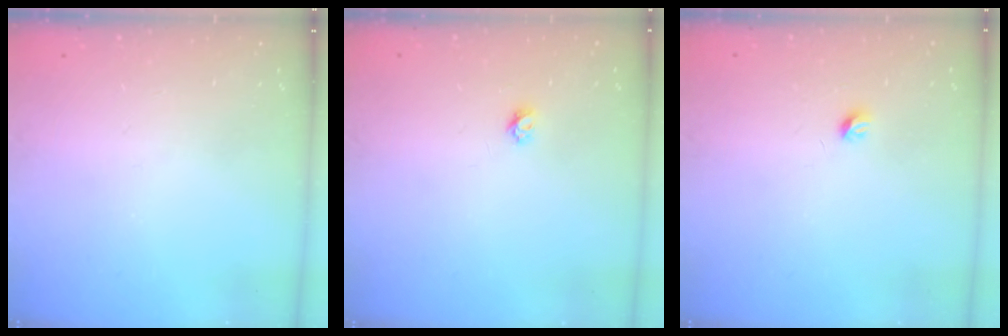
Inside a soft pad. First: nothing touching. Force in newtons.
{"total": 3.4, "press": 3.4, "slide": 0.3}
{"total": 3.6, "press": 3.5, "slide": 0.6}